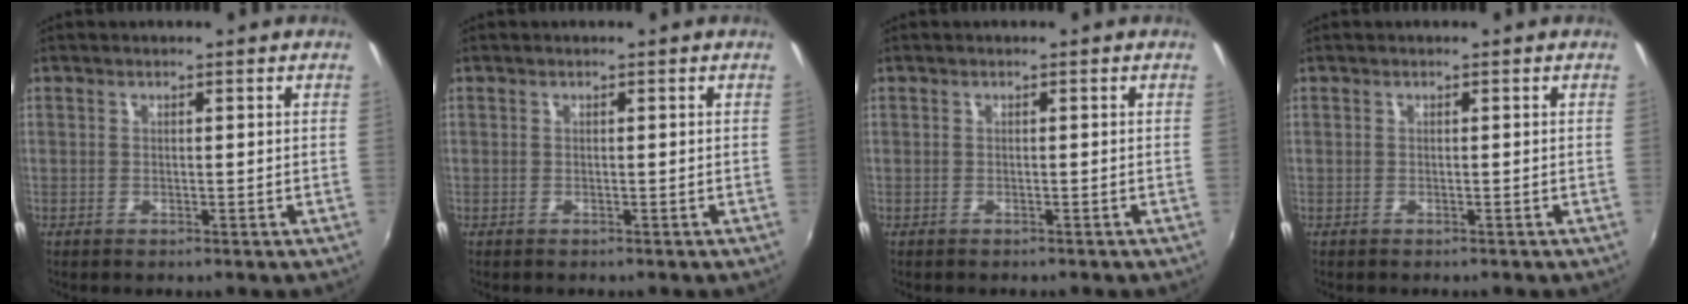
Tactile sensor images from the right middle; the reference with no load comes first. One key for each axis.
{"total": 0.0}
{"total": 0.5, "fx": -0.5, "fy": 0.1, "fz": 0.2, "tx": -0.003, "ty": 0.001, "tz": -0.006}
{"total": 0.0}